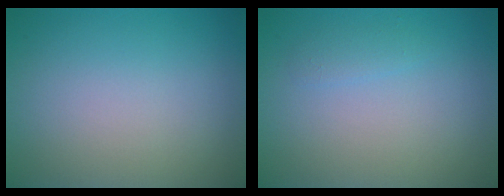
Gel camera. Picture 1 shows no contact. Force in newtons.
{"total": 0.9, "press": 0.9, "slide": 0.0}